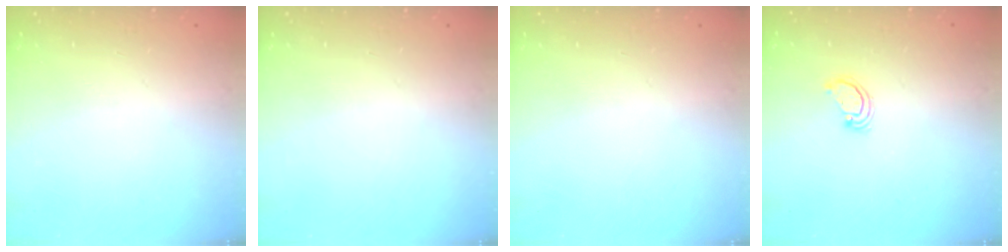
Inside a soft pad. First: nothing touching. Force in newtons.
{"total": 0.0}
{"total": 0.0}
{"total": 2.5, "press": 2.5, "slide": 0.2}